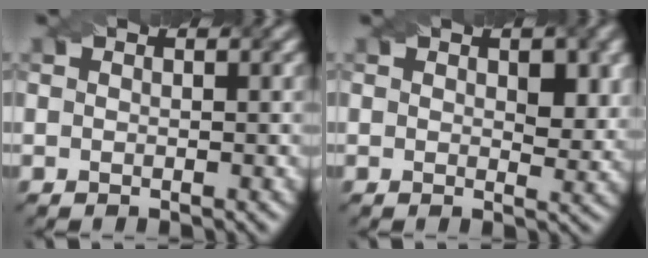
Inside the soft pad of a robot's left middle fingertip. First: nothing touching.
{"total": 3.2, "force": [1.0, 1.7, 2.6], "torque": [-0.033, -0.007, 0.019]}